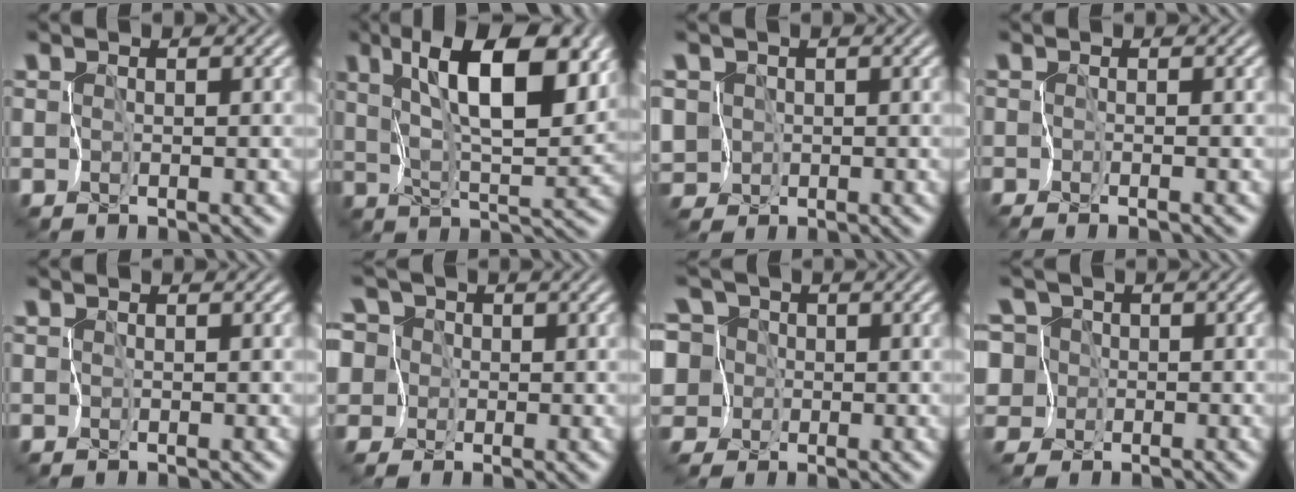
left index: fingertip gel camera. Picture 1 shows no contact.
{"total": 10.4, "force": [5.1, 3.3, 8.4], "torque": [-0.145, 0.002, 0.081]}
{"total": 4.8, "force": [-1.0, 4.4, 1.7], "torque": [-0.052, 0.008, -0.052]}
{"total": 0.9, "force": [-0.5, -0.7, 0.1], "torque": [-0.010, -0.005, -0.019]}
{"total": 0.0}
{"total": 8.8, "force": [1.4, 7.7, 4.2], "torque": [-0.110, 0.033, -0.031]}
{"total": 9.2, "force": [0.6, 8.2, 4.1], "torque": [-0.125, 0.029, -0.032]}
{"total": 7.9, "force": [0.3, 7.1, 3.4], "torque": [-0.105, 0.027, -0.047]}